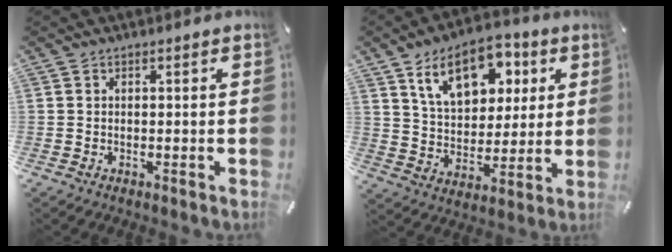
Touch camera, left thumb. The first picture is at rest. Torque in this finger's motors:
{"motor_torque": [2.42, 2.46, 1.39, -1.38, 0.19]}